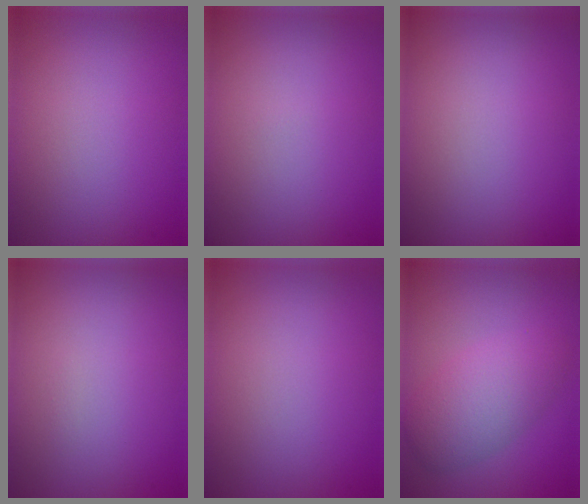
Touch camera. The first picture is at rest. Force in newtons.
{"total": 0.0}
{"total": 0.0}
{"total": 0.0}
{"total": 0.0}
{"total": 4.5, "press": 4.5, "slide": 0.1}